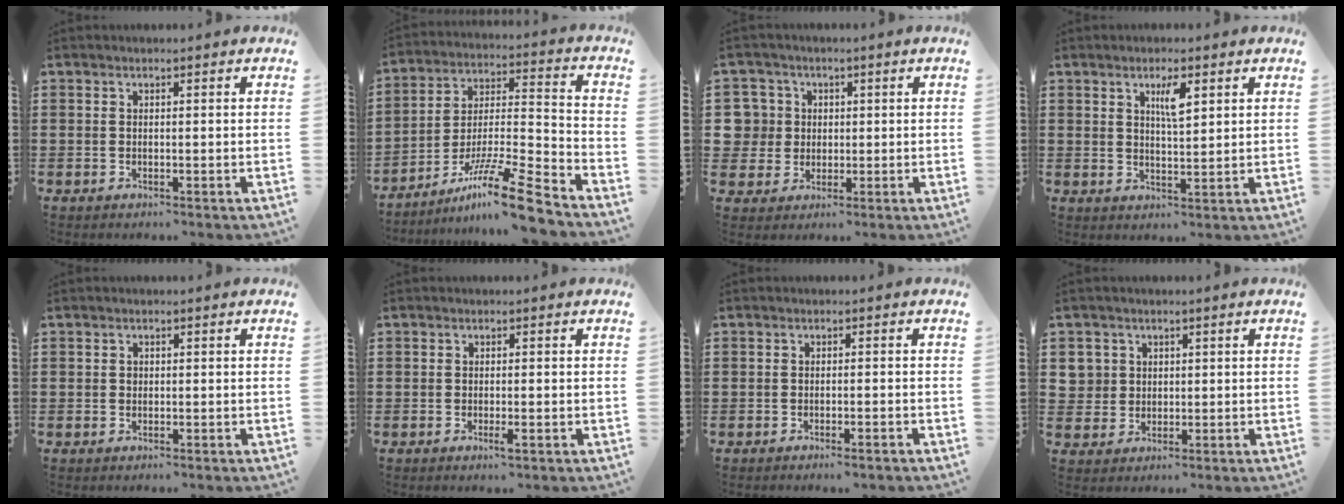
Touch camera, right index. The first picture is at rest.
{"total": 13.6, "force": [-10.3, 0.8, 8.9], "torque": [-0.143, 0.027, -0.190]}
{"total": 5.5, "force": [0.7, 5.4, 0.7], "torque": [-0.049, 0.015, 0.012]}
{"total": 3.9, "force": [1.9, 1.0, 3.3], "torque": [-0.055, 0.000, 0.028]}
{"total": 0.6, "force": [0.2, 0.5, 0.2], "torque": [-0.006, 0.003, 0.004]}
{"total": 1.4, "force": [-0.6, 0.0, 1.2], "torque": [-0.021, -0.004, -0.010]}
{"total": 0.8, "force": [-0.6, -0.1, 0.5], "torque": [-0.011, -0.003, -0.013]}
{"total": 3.4, "force": [1.0, 3.2, 0.3], "torque": [-0.023, 0.012, 0.019]}